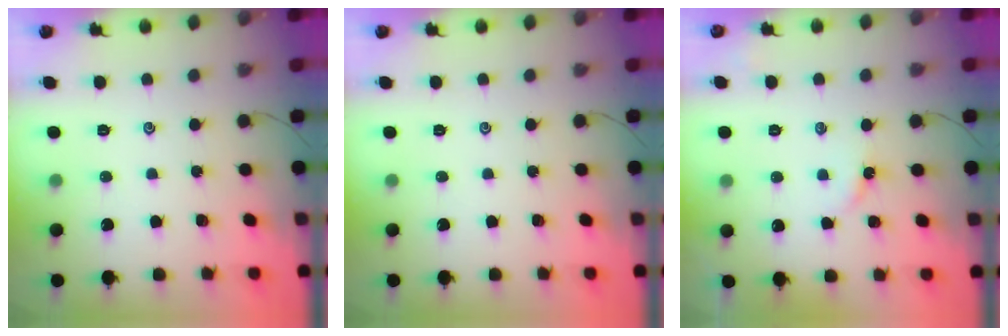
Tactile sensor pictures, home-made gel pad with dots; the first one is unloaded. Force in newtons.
{"total": 0.0}
{"total": 2.4, "press": 2.4, "slide": 0.3}